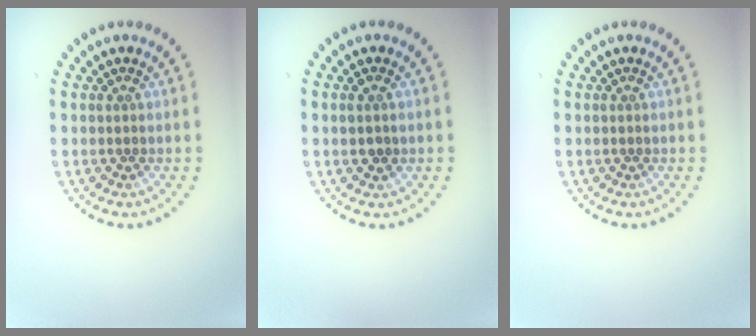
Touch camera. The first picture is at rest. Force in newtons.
{"total": 1.3, "press": 1.2, "slide": 0.3}
{"total": 0.0}